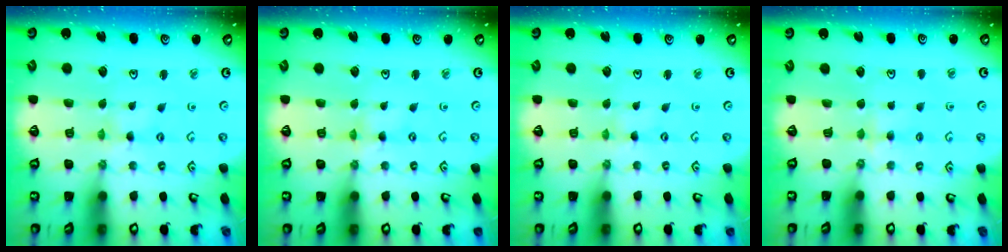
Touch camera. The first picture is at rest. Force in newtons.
{"total": 0.0}
{"total": 0.0}
{"total": 4.6, "press": 4.6, "slide": 0.4}